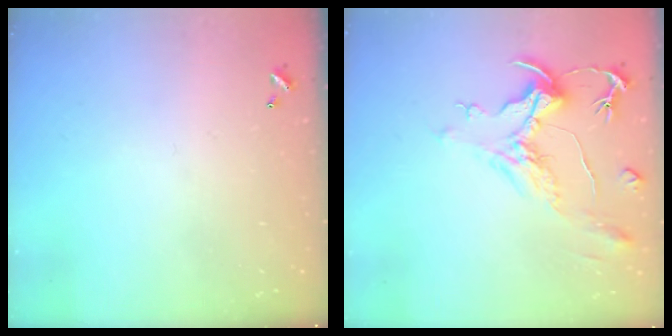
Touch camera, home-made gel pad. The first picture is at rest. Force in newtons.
{"total": 2.0, "press": 1.6, "slide": 1.2}